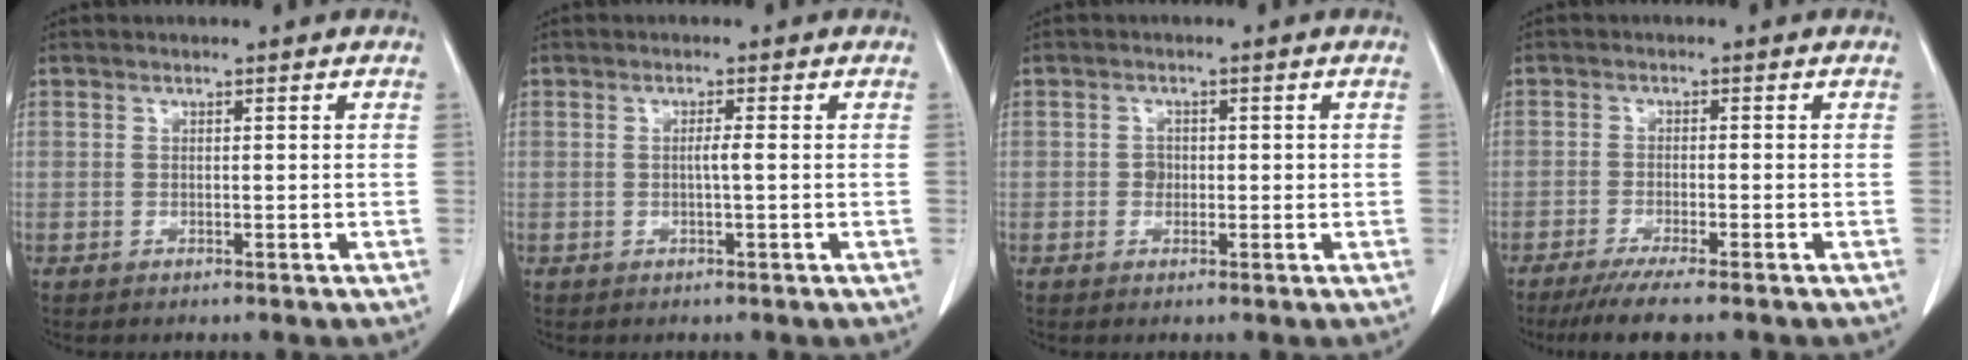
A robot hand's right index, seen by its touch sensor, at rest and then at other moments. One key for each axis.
{"total": 1.3, "fx": -0.1, "fy": -0.2, "fz": 1.3, "tx": -0.024, "ty": 0.001, "tz": -0.001}
{"total": 1.6, "fx": -0.1, "fy": 1.4, "fz": 0.8, "tx": -0.010, "ty": 0.004, "tz": -0.001}
{"total": 6.4, "fx": -5.0, "fy": -0.3, "fz": 4.0, "tx": -0.059, "ty": -0.015, "tz": -0.080}